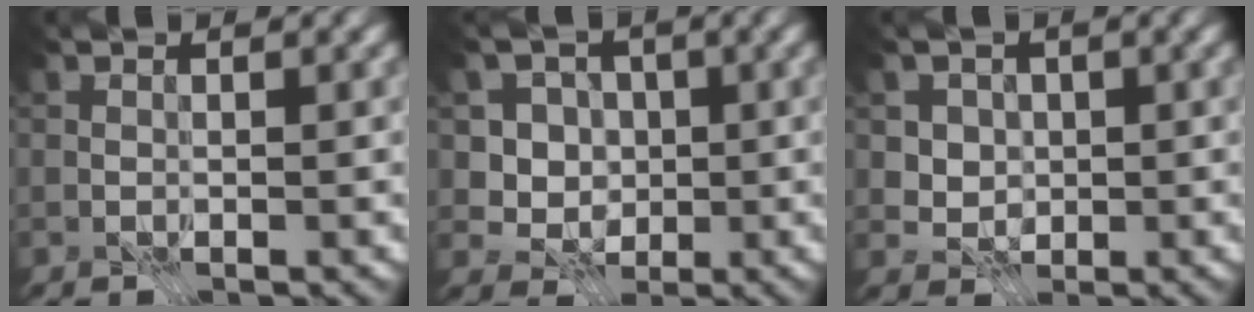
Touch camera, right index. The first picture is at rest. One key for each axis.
{"total": 4.2, "fx": 0.4, "fy": 3.8, "fz": 1.7, "tx": -0.023, "ty": -0.002, "tz": -0.002}
{"total": 3.0, "fx": 0.8, "fy": 2.7, "fz": 1.0, "tx": -0.026, "ty": -0.008, "tz": 0.023}